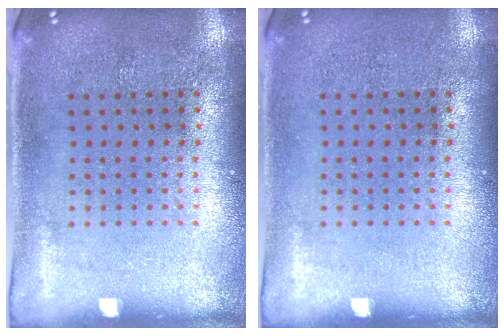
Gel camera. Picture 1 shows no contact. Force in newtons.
{"total": 0.0}